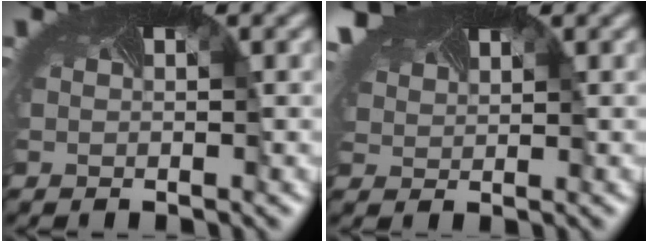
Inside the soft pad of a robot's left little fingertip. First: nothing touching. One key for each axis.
{"total": 3.1, "fx": 2.6, "fy": 1.3, "fz": 1.1, "tx": -0.060, "ty": -0.005, "tz": 0.055}